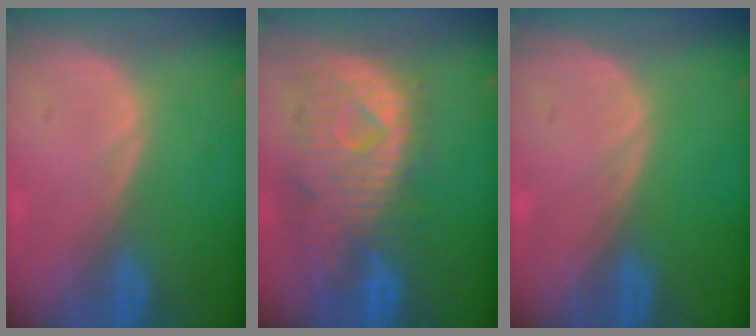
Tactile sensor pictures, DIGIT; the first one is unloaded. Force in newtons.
{"total": 11.4, "press": 9.9, "slide": 5.7}
{"total": 0.0}